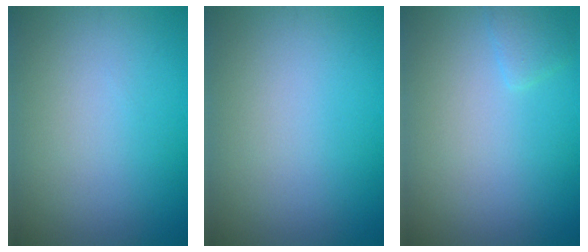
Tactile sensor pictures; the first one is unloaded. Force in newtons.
{"total": 0.0}
{"total": 1.2, "press": 1.2, "slide": 0.1}